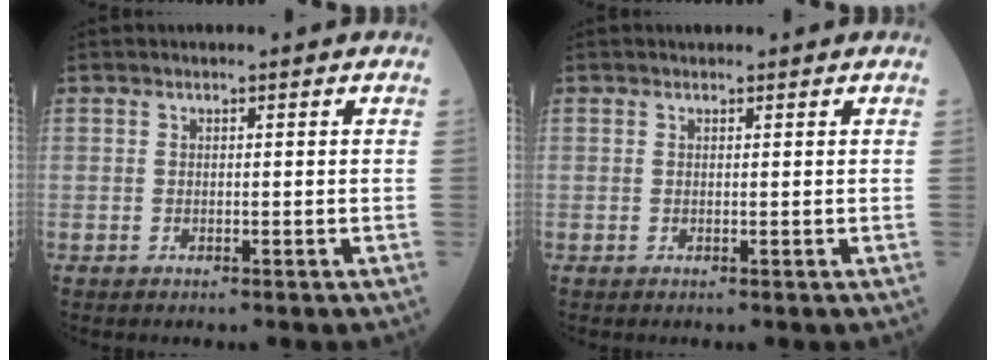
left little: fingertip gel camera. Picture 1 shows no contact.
{"total": 0.0}